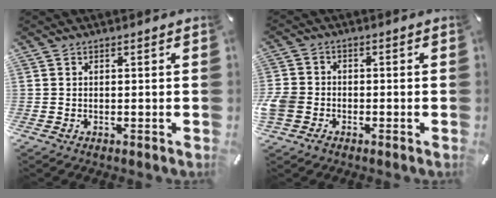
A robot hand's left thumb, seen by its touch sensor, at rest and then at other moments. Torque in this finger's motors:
{"motor_torque": [2.00, 2.78, 1.22, -0.24, 0.93]}